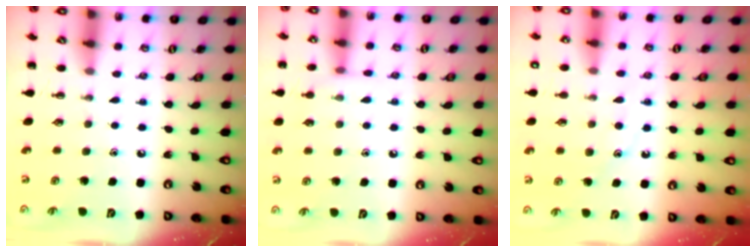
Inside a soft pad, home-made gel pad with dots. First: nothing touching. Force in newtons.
{"total": 5.5, "press": 5.3, "slide": 1.5}
{"total": 10.9, "press": 10.9, "slide": 1.0}